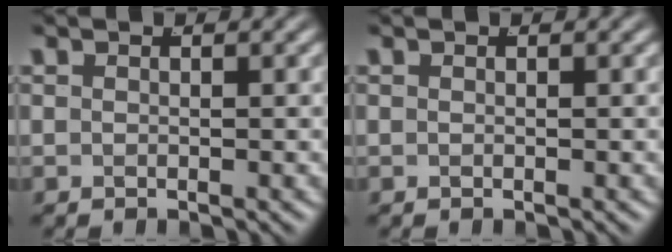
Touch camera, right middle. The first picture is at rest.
{"total": 0.0}